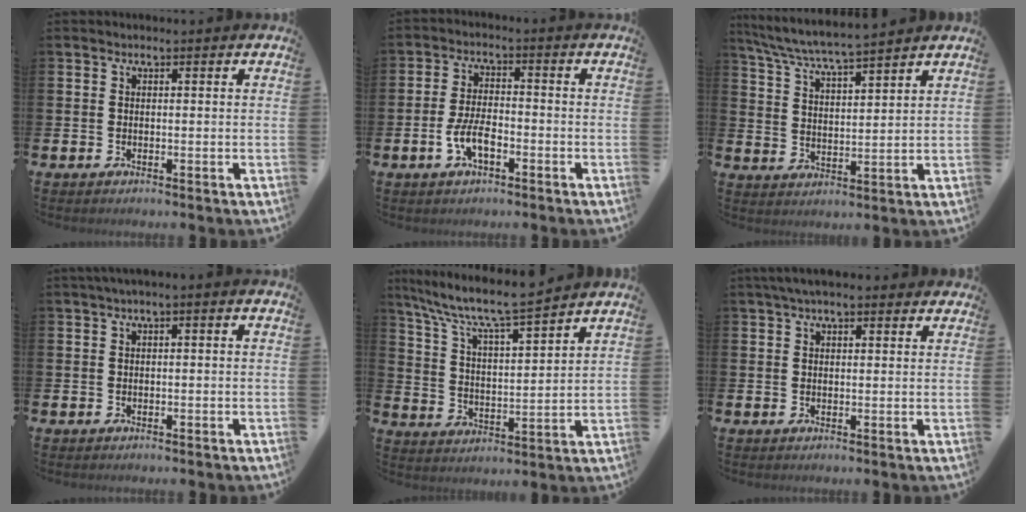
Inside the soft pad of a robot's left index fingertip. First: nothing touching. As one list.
[{"total": 4.8, "force": [-1.9, 2.2, 3.9], "torque": [-0.079, 0.004, -0.037]}, {"total": 6.1, "force": [5.9, -0.1, 1.5], "torque": [-0.048, -0.040, 0.102]}, {"total": 0.8, "force": [-0.2, 0.1, 0.8], "torque": [-0.016, 0.002, -0.004]}, {"total": 8.1, "force": [7.5, 0.6, 3.0], "torque": [-0.088, -0.055, 0.125]}, {"total": 3.0, "force": [2.3, 1.1, 1.7], "torque": [-0.034, 0.004, 0.040]}]